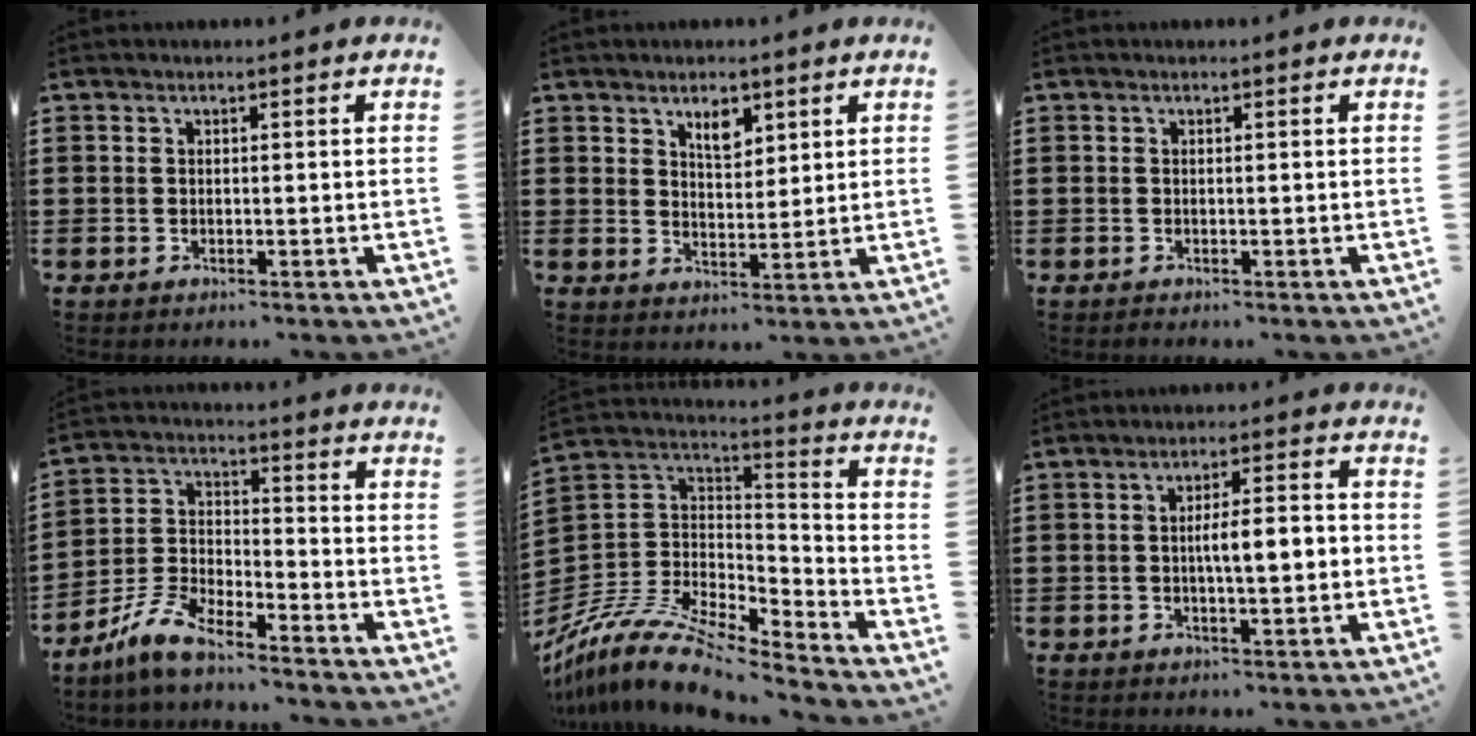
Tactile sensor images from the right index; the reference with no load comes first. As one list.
[{"total": 3.7, "force": [2.5, 1.9, 2.0], "torque": [-0.030, 0.001, 0.042]}, {"total": 0.0}, {"total": 7.2, "force": [-6.3, 1.6, 3.2], "torque": [-0.092, 0.000, -0.128]}, {"total": 12.0, "force": [-9.9, 3.4, 5.9], "torque": [-0.131, 0.021, -0.197]}, {"total": 5.2, "force": [-0.5, 1.3, 5.0], "torque": [-0.089, 0.005, -0.013]}]